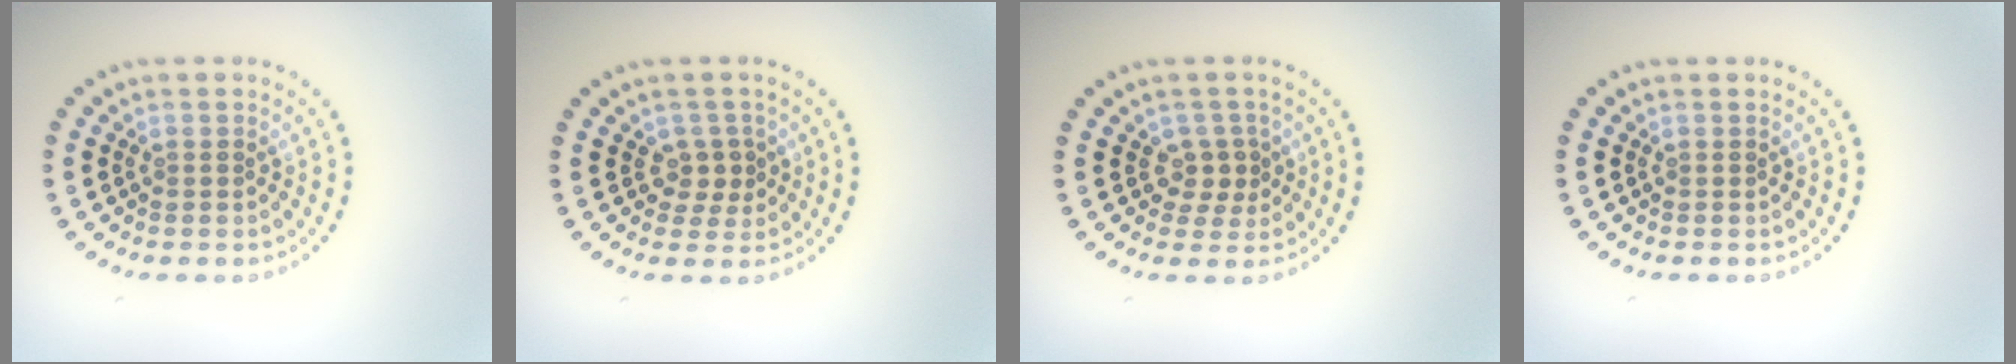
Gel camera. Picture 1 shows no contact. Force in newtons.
{"total": 1.8, "press": 1.5, "slide": 1.0}
{"total": 1.7, "press": 1.5, "slide": 0.9}
{"total": 0.0}